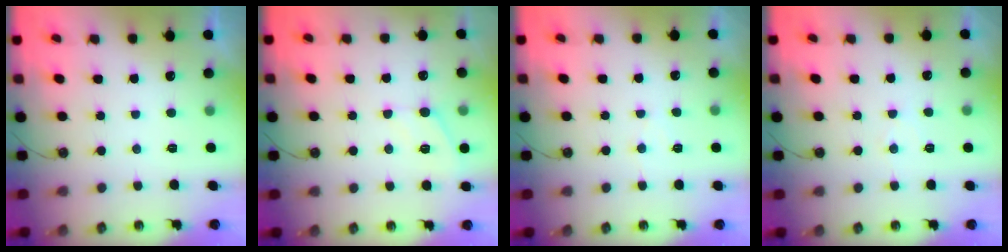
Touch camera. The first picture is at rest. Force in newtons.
{"total": 6.3, "press": 6.3, "slide": 0.5}
{"total": 4.6, "press": 4.6, "slide": 0.6}
{"total": 4.0, "press": 3.9, "slide": 0.6}